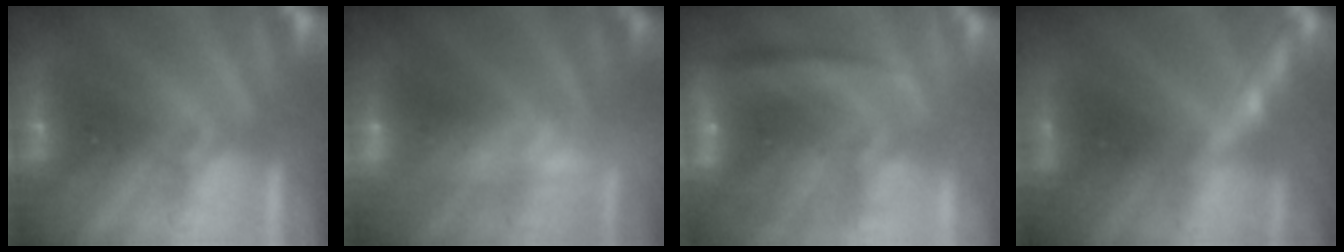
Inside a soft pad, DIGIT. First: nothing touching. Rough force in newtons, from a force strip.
{"total": 2.6}
{"total": 7.7}
{"total": 2.0}